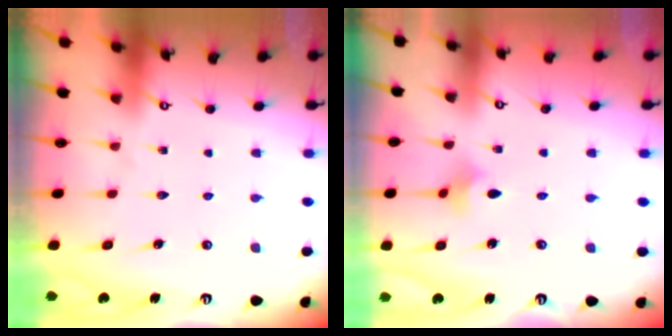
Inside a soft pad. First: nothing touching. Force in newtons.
{"total": 2.7, "press": 2.6, "slide": 0.7}